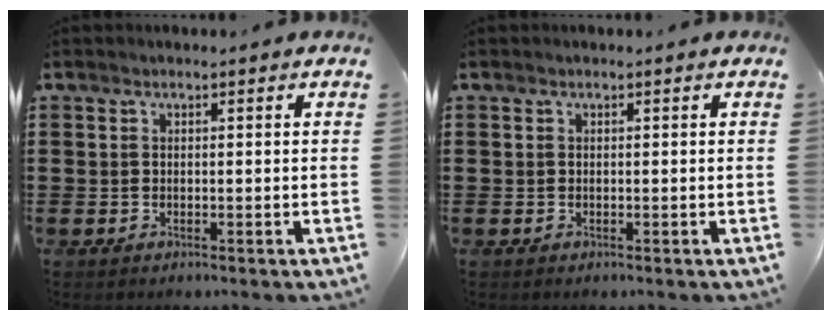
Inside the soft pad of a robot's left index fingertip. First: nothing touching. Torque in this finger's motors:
{"motor_torque": [0.02, 0.00, -0.01, 0.01]}